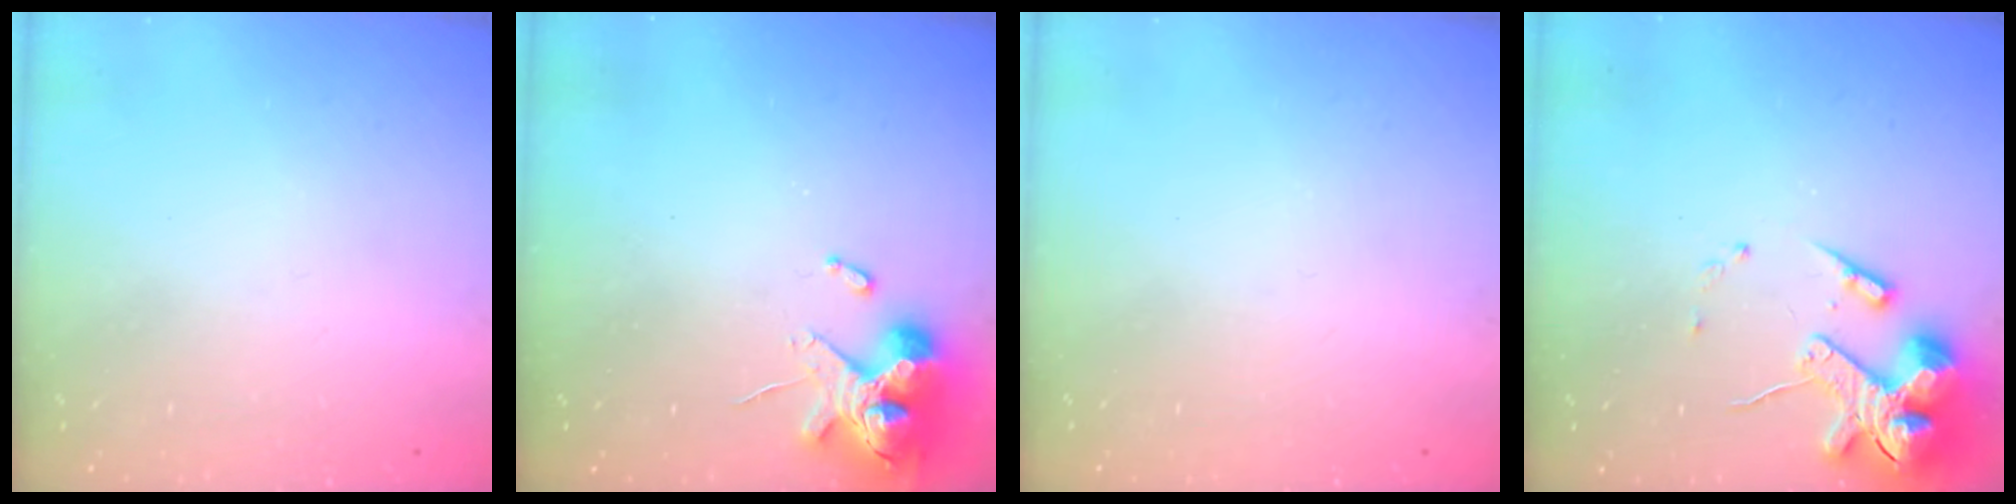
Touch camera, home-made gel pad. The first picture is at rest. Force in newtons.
{"total": 12.4, "press": 12.2, "slide": 1.8}
{"total": 0.0}
{"total": 14.6, "press": 14.4, "slide": 2.3}